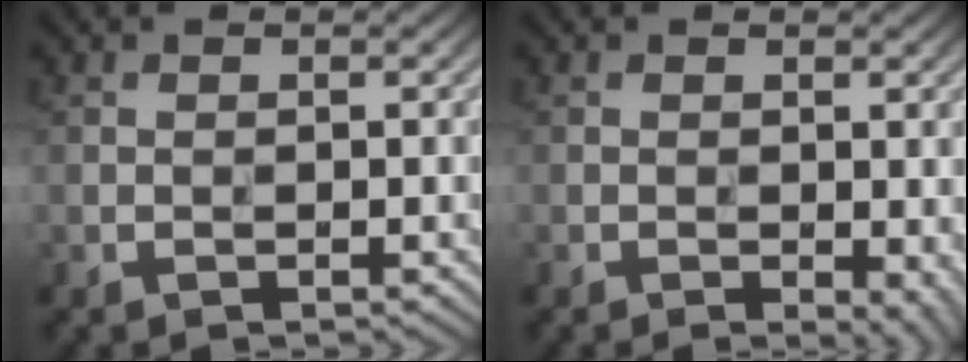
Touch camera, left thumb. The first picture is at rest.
{"total": 2.9, "force": [-0.9, 1.4, 2.4], "torque": [-0.029, -0.008, -0.009]}